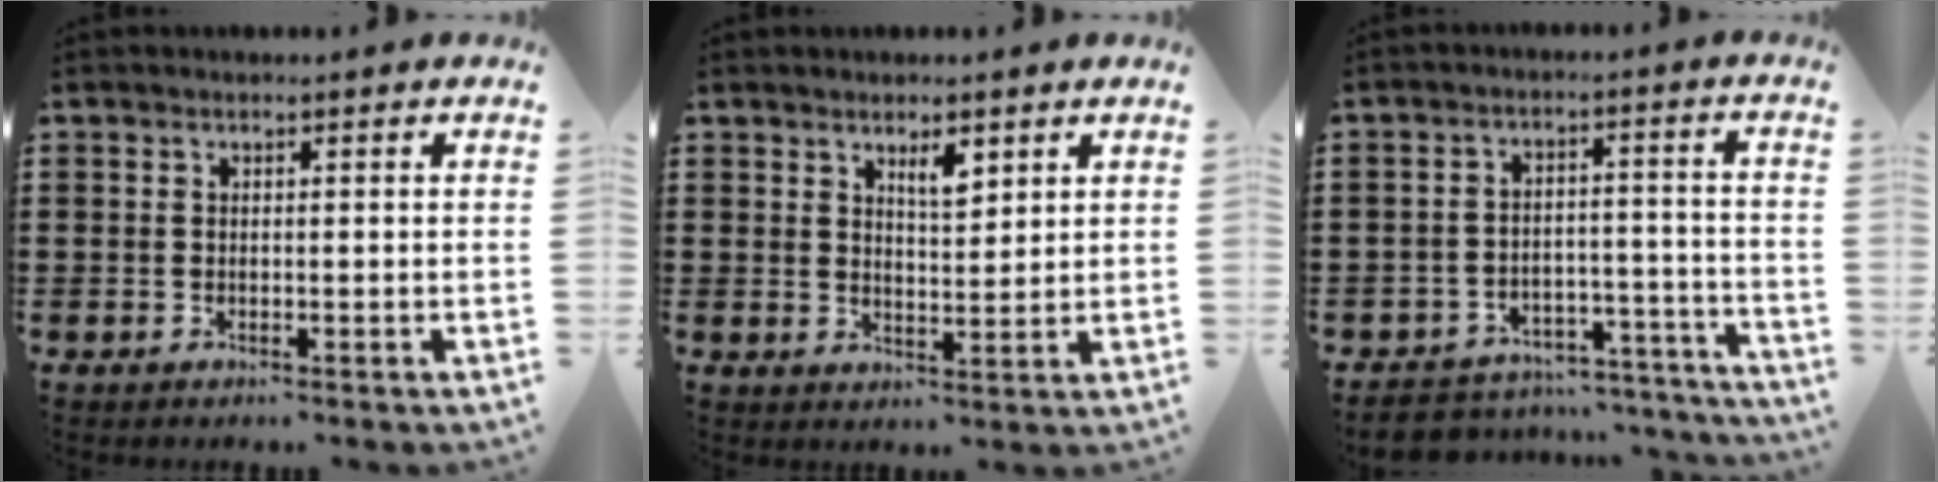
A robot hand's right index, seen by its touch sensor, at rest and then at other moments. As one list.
[{"total": 3.4, "force": [2.3, 1.1, 2.2], "torque": [-0.031, -0.002, 0.037]}, {"total": 4.6, "force": [-4.3, 1.2, 0.7], "torque": [-0.016, 0.008, -0.089]}]